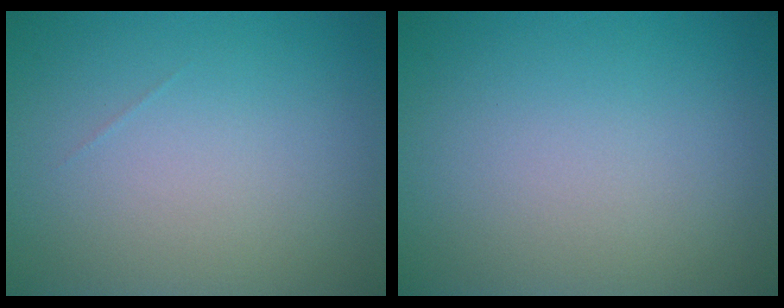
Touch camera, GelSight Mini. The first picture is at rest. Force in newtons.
{"total": 0.0}